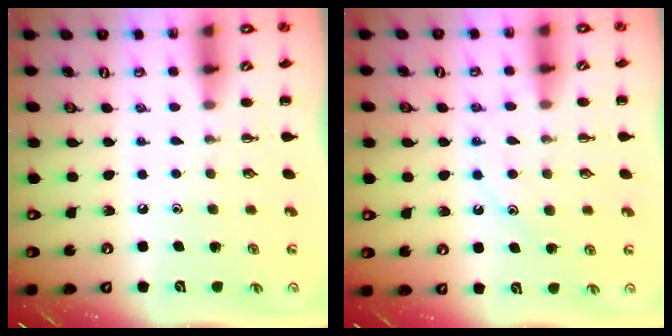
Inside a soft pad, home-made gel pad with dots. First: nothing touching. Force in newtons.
{"total": 12.3, "press": 12.2, "slide": 1.0}